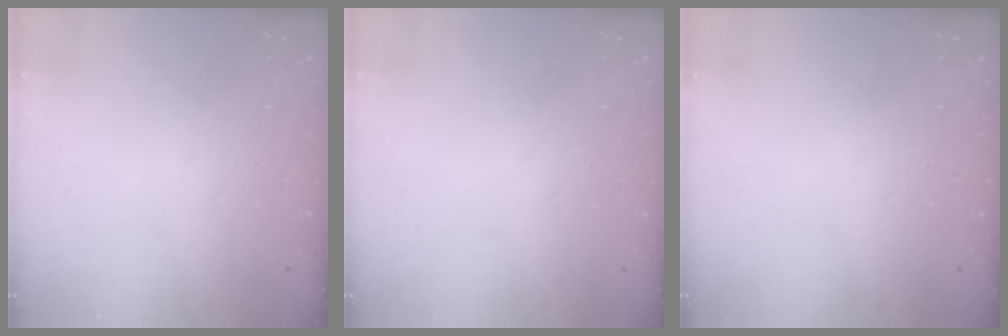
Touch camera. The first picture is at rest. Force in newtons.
{"total": 0.0}
{"total": 0.0}